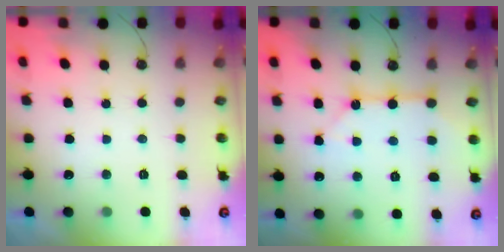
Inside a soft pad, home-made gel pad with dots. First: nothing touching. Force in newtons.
{"total": 10.0, "press": 10.0, "slide": 1.1}